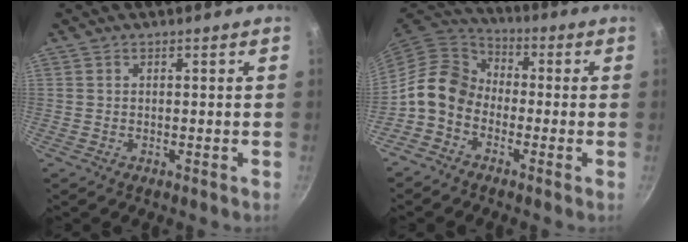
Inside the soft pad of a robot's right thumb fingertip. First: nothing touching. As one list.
[{"total": 9.5, "force": [-2.7, 7.4, 5.3], "torque": [-0.066, 0.041, -0.079]}]